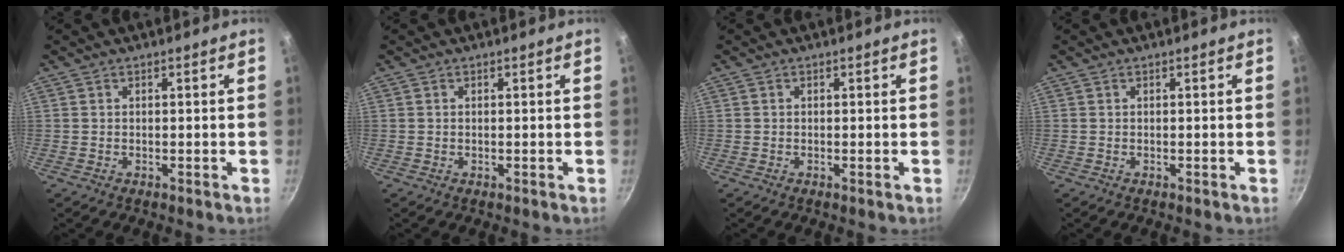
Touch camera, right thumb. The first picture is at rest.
{"total": 0.0}
{"total": 0.0}
{"total": 0.0}